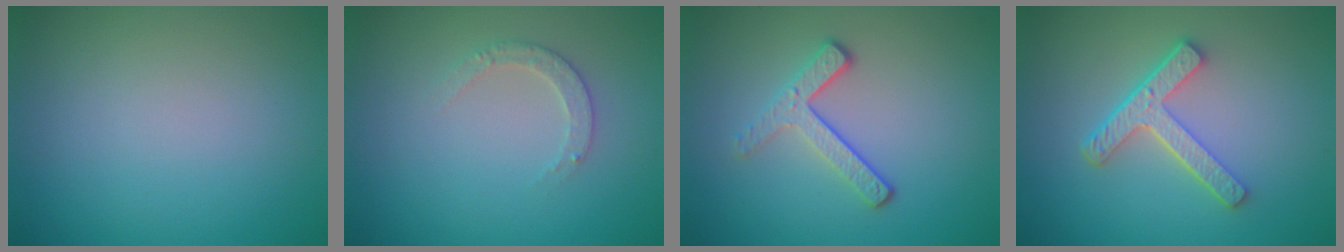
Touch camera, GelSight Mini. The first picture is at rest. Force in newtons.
{"total": 1.8, "press": 1.8, "slide": 0.4}
{"total": 3.2, "press": 2.4, "slide": 2.0}
{"total": 4.4, "press": 3.3, "slide": 2.9}